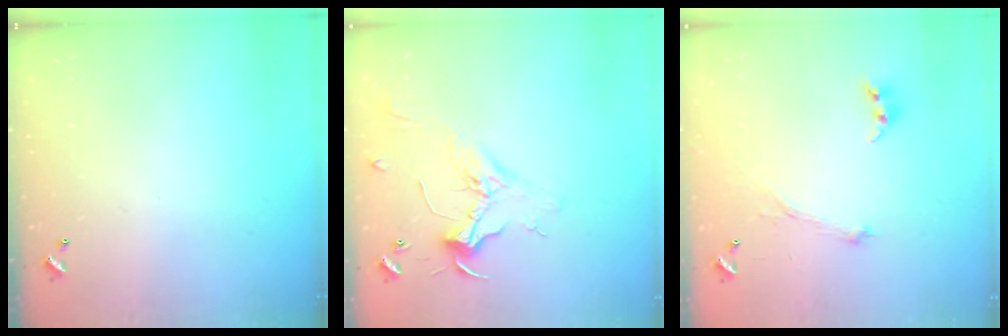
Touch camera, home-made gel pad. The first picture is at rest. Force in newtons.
{"total": 2.4, "press": 2.3, "slide": 0.8}
{"total": 2.1, "press": 2.0, "slide": 0.7}